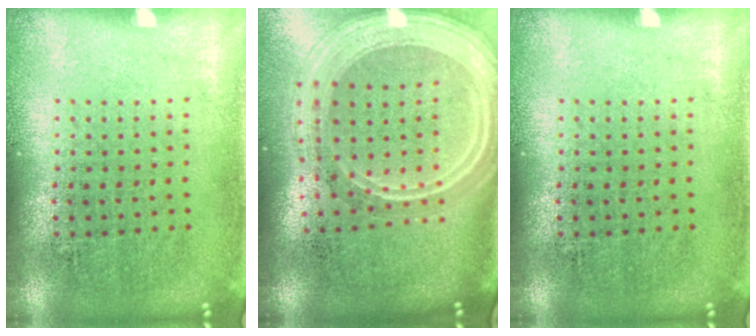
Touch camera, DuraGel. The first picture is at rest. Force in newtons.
{"total": 3.0, "press": 2.4, "slide": 1.7}
{"total": 0.0}